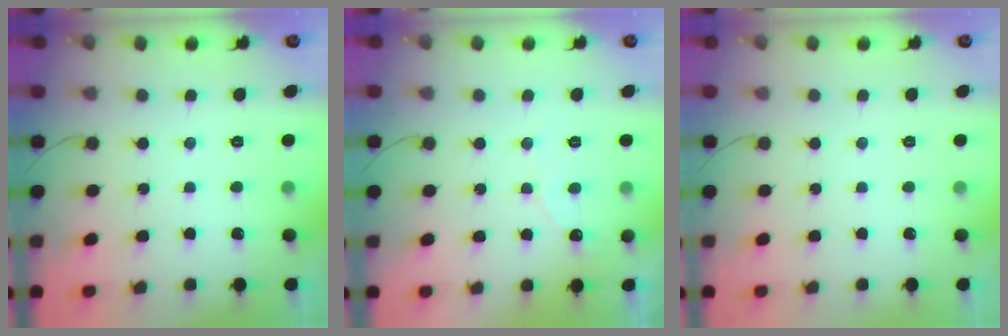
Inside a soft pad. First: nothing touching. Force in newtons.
{"total": 2.9, "press": 2.9, "slide": 0.2}
{"total": 0.0}